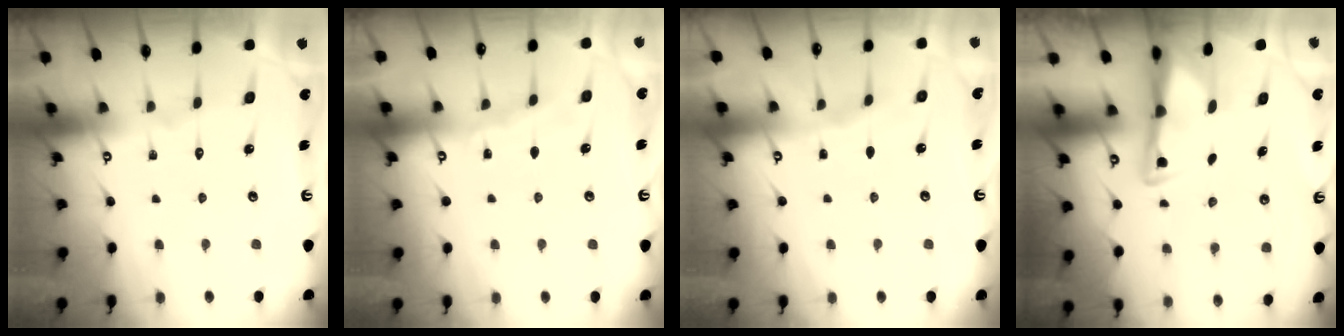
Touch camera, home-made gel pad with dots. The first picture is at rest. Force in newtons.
{"total": 4.0, "press": 4.0, "slide": 0.5}
{"total": 1.8, "press": 1.8, "slide": 0.3}
{"total": 2.9, "press": 2.8, "slide": 0.5}